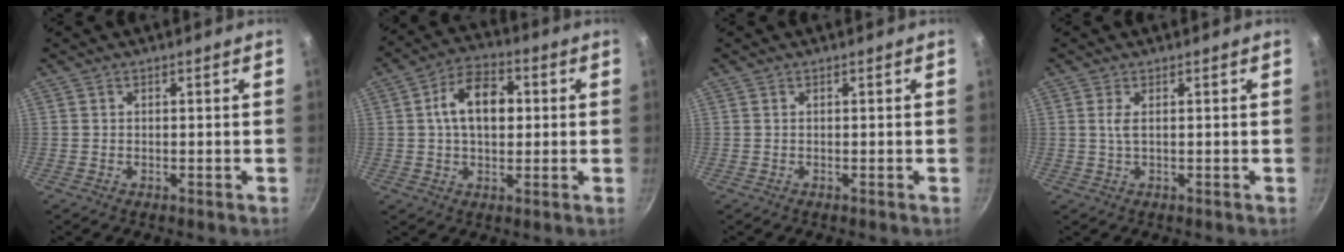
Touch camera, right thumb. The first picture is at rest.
{"total": 11.1, "force": [1.6, 7.2, 8.4], "torque": [-0.115, 0.018, 0.016]}
{"total": 0.0}
{"total": 1.8, "force": [0.3, 0.5, 1.7], "torque": [-0.041, -0.002, 0.010]}